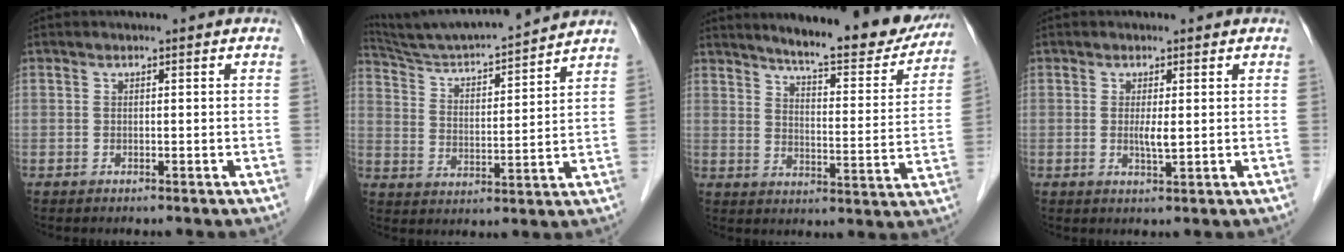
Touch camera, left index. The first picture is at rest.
{"total": 17.0, "force": [15.9, -0.5, 6.0], "torque": [-0.113, 0.000, 0.246]}
{"total": 18.5, "force": [16.5, 2.8, 8.1], "torque": [-0.100, -0.040, 0.204]}
{"total": 2.0, "force": [0.1, 0.3, 2.0], "torque": [-0.042, -0.005, 0.004]}